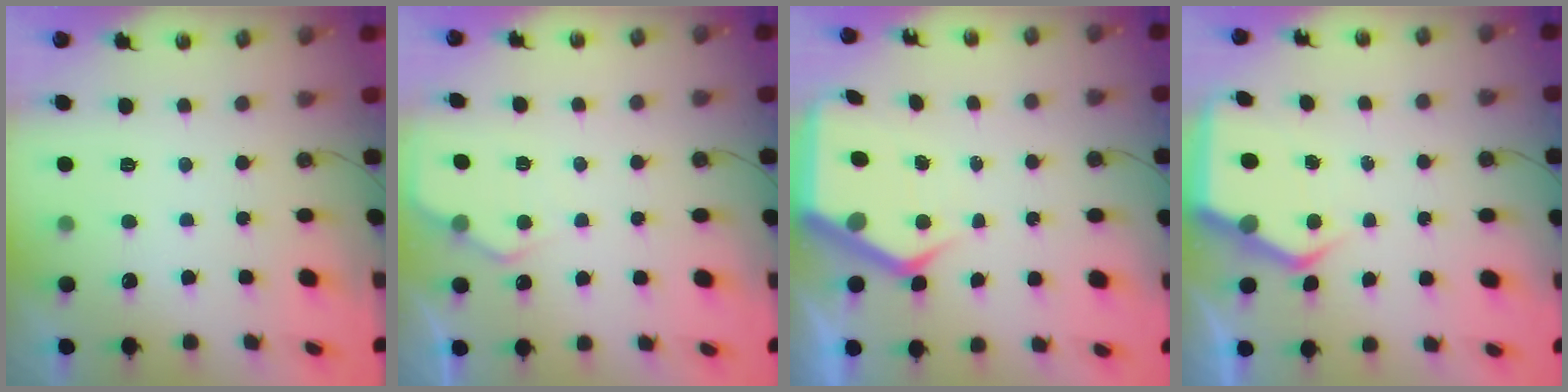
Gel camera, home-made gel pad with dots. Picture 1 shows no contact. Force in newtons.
{"total": 5.1, "press": 5.0, "slide": 0.4}
{"total": 7.1, "press": 7.1, "slide": 0.4}
{"total": 5.3, "press": 5.3, "slide": 0.5}